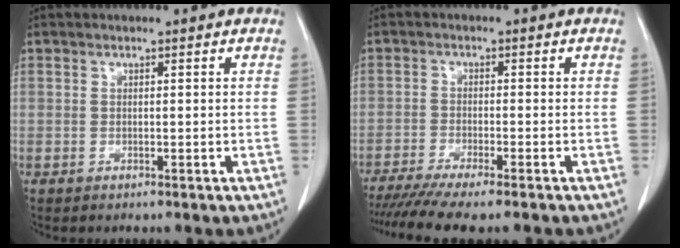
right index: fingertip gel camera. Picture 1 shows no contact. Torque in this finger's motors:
{"motor_torque": [1.08, -1.07, 0.47, 0.15]}